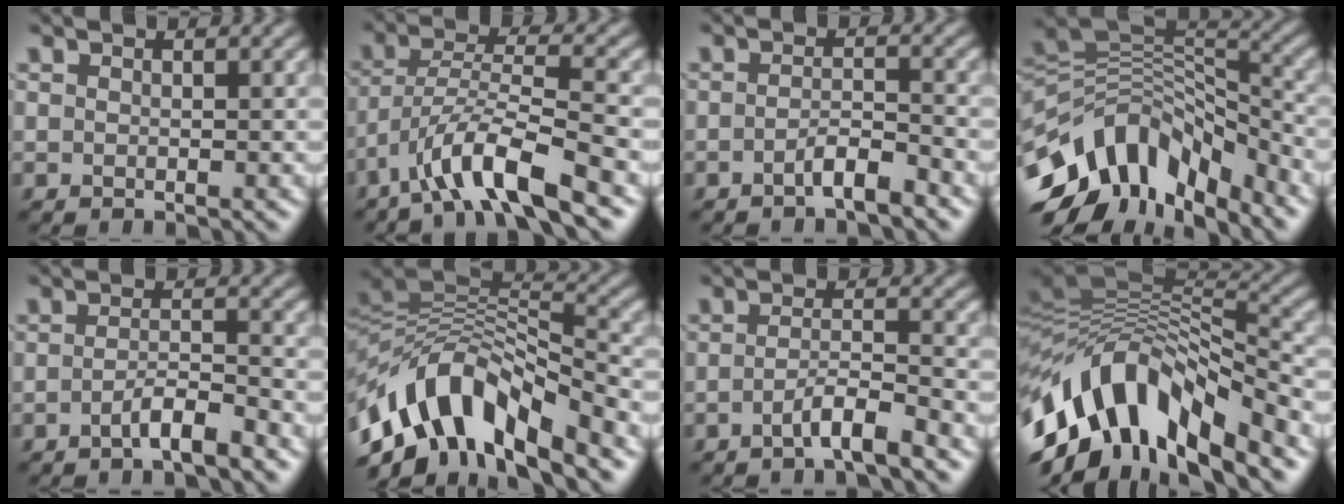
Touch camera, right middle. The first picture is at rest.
{"total": 7.1, "force": [-4.7, 1.2, 5.1], "torque": [-0.093, 0.007, -0.090]}
{"total": 2.3, "force": [-1.5, 0.4, 1.7], "torque": [-0.028, 0.008, -0.030]}
{"total": 12.5, "force": [-7.1, 6.8, 7.7], "torque": [-0.142, 0.022, -0.133]}
{"total": 2.8, "force": [-1.7, 0.4, 2.1], "torque": [-0.034, 0.007, -0.037]}
{"total": 10.9, "force": [-5.6, 4.9, 8.0], "torque": [-0.137, 0.018, -0.112]}
{"total": 3.1, "force": [-1.9, 0.4, 2.4], "torque": [-0.037, 0.006, -0.044]}
{"total": 13.7, "force": [-4.8, 6.8, 10.9], "torque": [-0.207, 0.021, -0.087]}